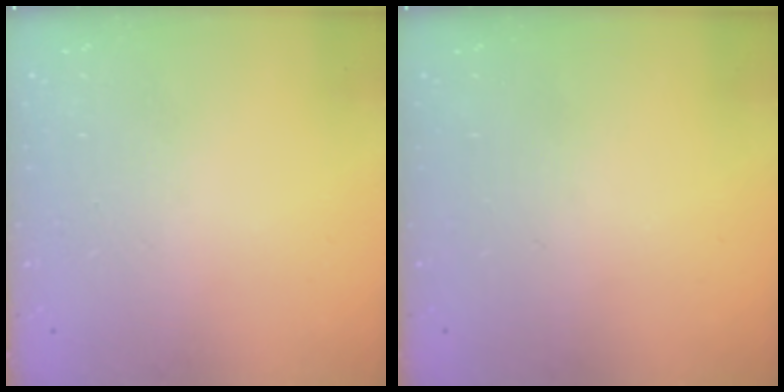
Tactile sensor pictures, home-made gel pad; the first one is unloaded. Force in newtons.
{"total": 0.0}